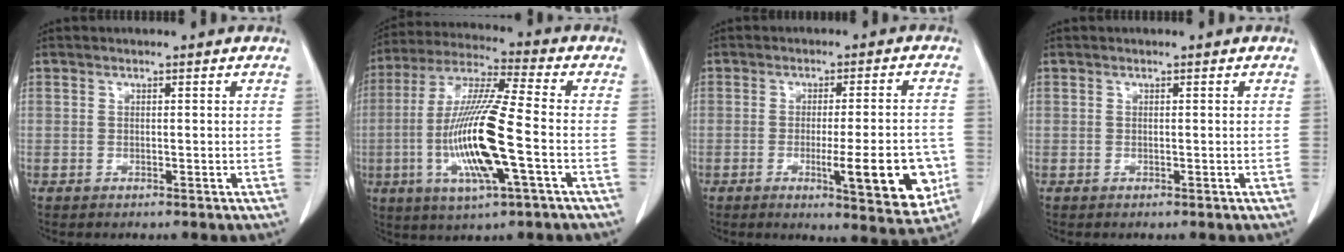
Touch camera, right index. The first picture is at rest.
{"total": 16.1, "force": [-3.7, 1.1, 15.6], "torque": [-0.323, -0.012, -0.072]}
{"total": 11.8, "force": [-3.3, 2.1, 11.1], "torque": [-0.135, -0.010, -0.037]}
{"total": 0.0}